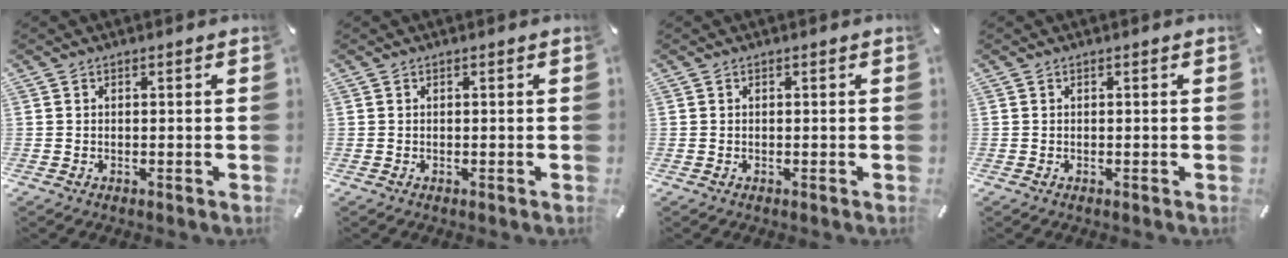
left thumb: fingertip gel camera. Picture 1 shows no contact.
{"total": 0.0}
{"total": 0.0}
{"total": 0.0}